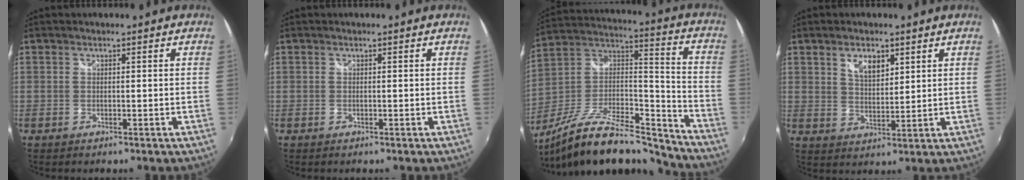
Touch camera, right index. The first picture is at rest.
{"total": 0.0}
{"total": 23.0, "force": [-18.2, 7.0, 12.2], "torque": [-0.221, -0.003, -0.305]}
{"total": 5.2, "force": [2.9, 2.6, 3.4], "torque": [-0.056, 0.003, 0.052]}